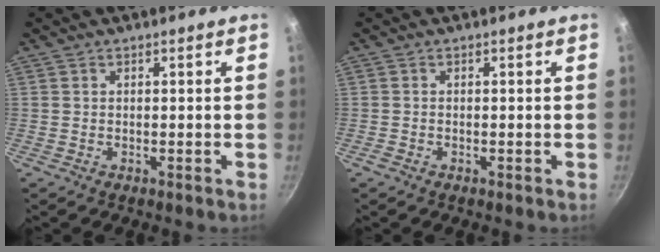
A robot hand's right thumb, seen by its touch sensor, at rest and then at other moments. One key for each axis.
{"total": 0.0}